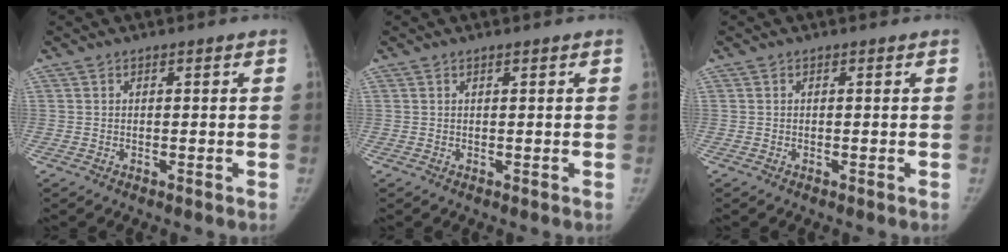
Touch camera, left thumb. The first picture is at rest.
{"total": 0.5, "force": [0.4, 0.0, 0.3], "torque": [-0.007, -0.002, 0.008]}
{"total": 0.0}